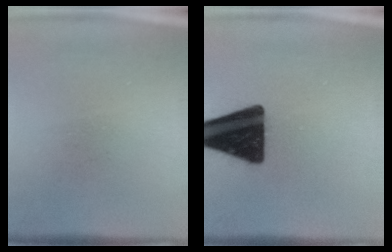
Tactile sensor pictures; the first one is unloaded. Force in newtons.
{"total": 18.5}